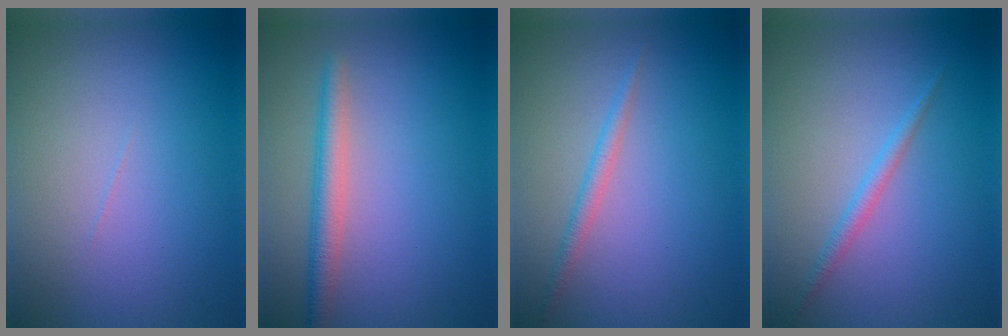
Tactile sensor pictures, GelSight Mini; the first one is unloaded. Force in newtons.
{"total": 2.7, "press": 2.7, "slide": 0.2}
{"total": 1.3, "press": 1.3, "slide": 0.0}
{"total": 1.3, "press": 1.3, "slide": 0.0}